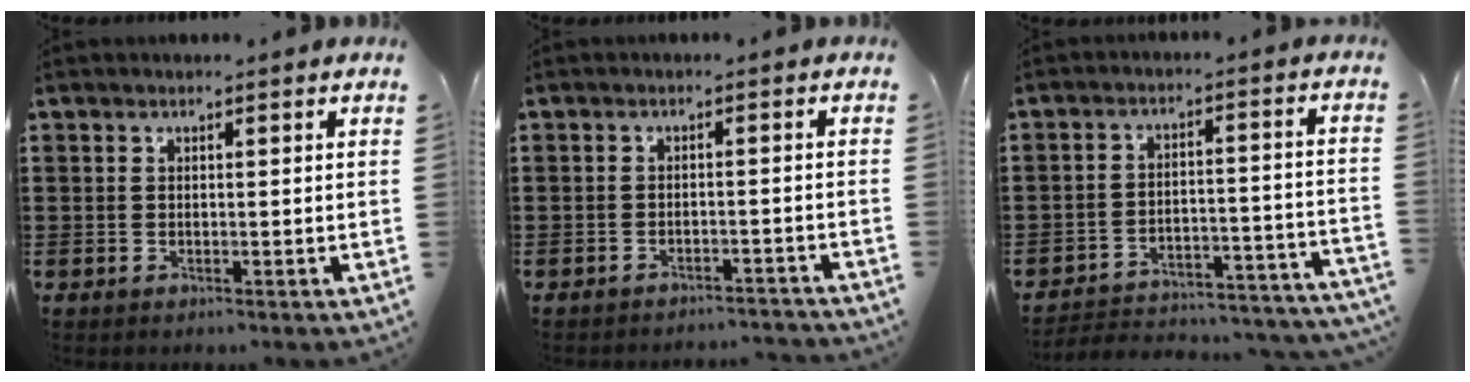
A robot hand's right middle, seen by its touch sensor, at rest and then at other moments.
{"total": 2.1, "force": [-2.1, 0.0, 0.2], "torque": [-0.007, 0.002, -0.044]}
{"total": 3.8, "force": [-3.6, 0.8, 1.1], "torque": [-0.023, -0.003, -0.077]}